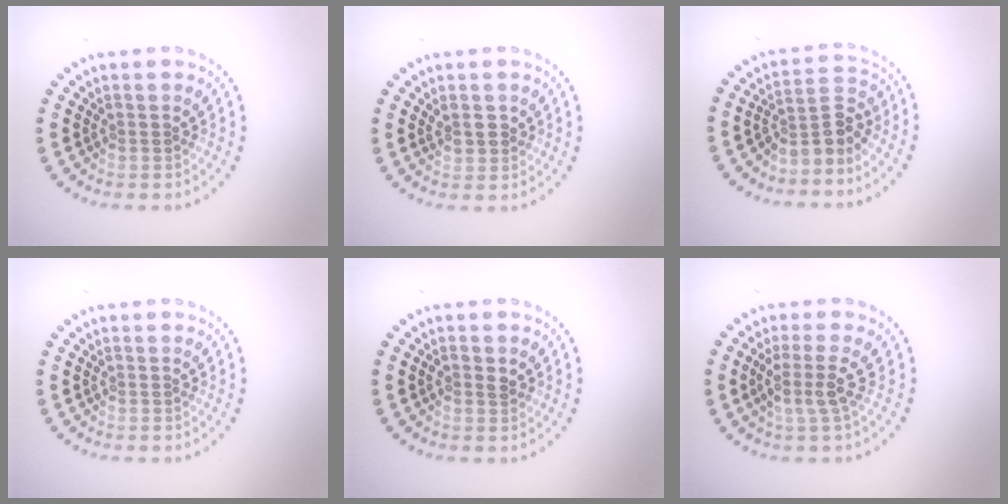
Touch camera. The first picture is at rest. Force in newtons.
{"total": 1.2, "press": 1.1, "slide": 0.3}
{"total": 3.0, "press": 2.2, "slide": 2.1}
{"total": 0.0}
{"total": 1.2, "press": 1.2, "slide": 0.0}
{"total": 2.6, "press": 1.9, "slide": 1.7}